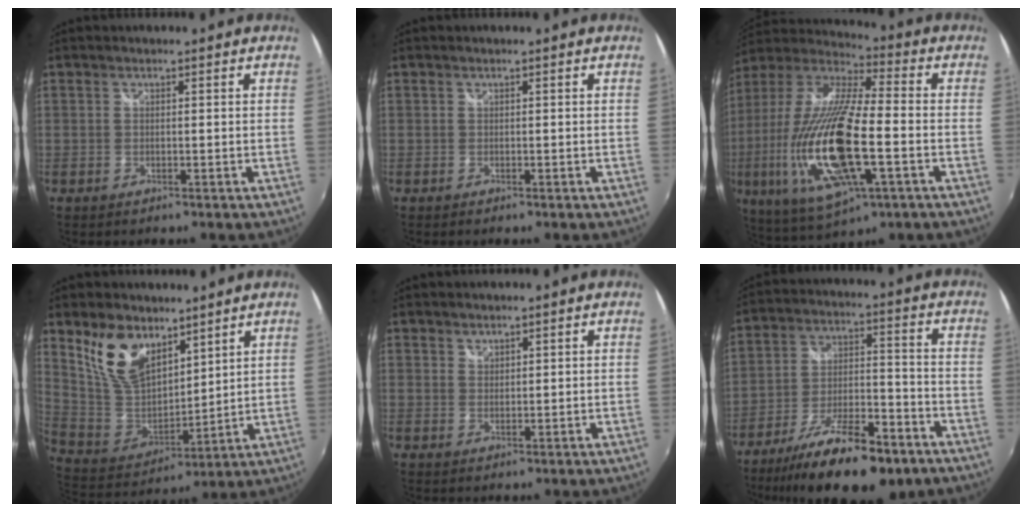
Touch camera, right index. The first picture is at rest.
{"total": 0.0}
{"total": 25.1, "force": [-5.3, 7.5, 23.3], "torque": [-0.461, -0.037, -0.098]}
{"total": 14.5, "force": [9.1, 8.1, 7.9], "torque": [-0.168, 0.007, 0.191]}
{"total": 1.3, "force": [1.1, 0.7, 0.1], "torque": [0.004, 0.002, 0.021]}
{"total": 19.9, "force": [-14.3, 6.2, 12.4], "torque": [-0.228, -0.027, -0.222]}